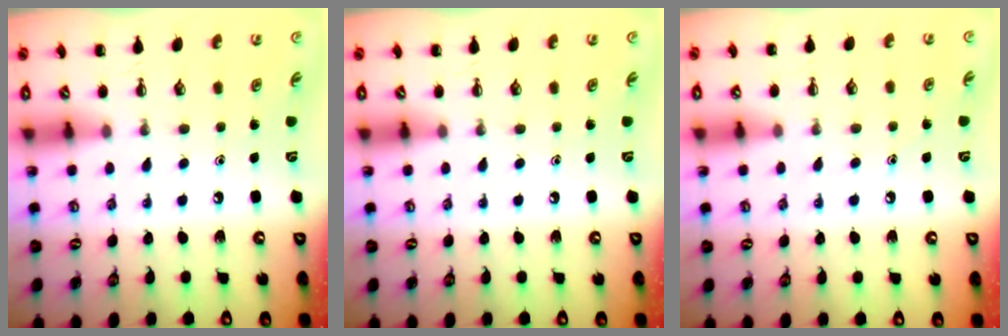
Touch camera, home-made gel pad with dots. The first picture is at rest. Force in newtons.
{"total": 0.0}
{"total": 5.3, "press": 5.0, "slide": 1.7}